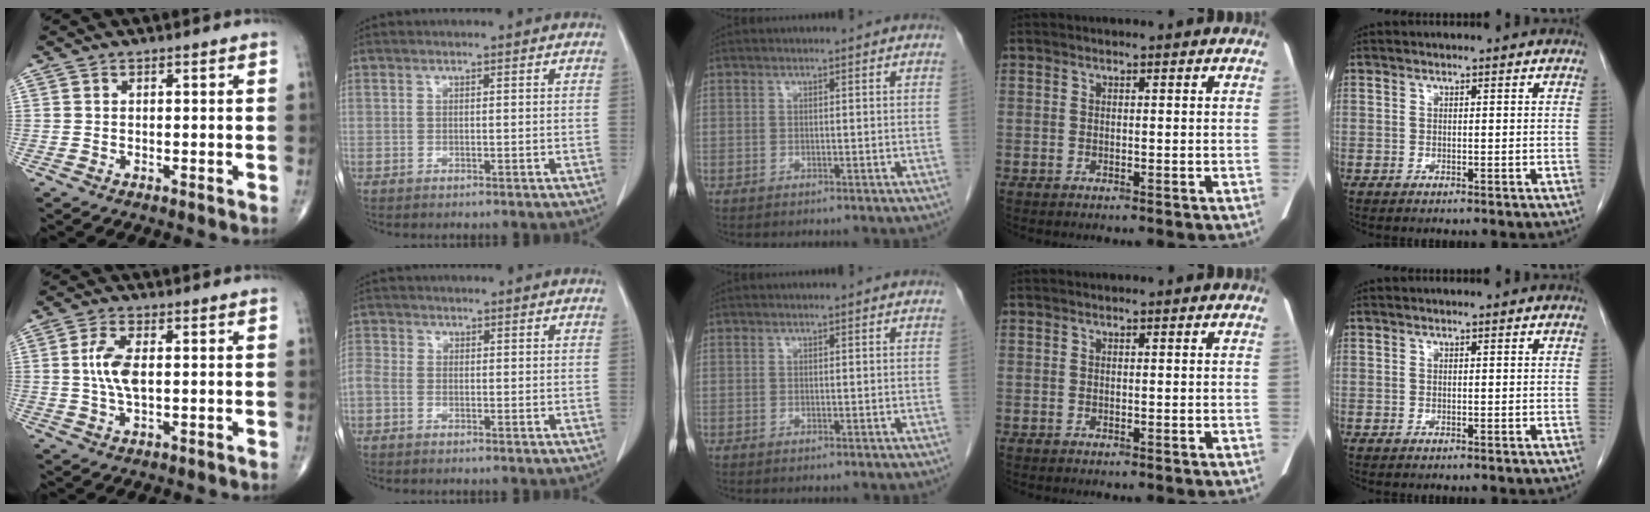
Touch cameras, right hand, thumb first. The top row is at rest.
{"thumb": {"total": 6.0, "force": [0.5, 2.5, 5.5], "torque": [-0.122, 0.001, 0.007]}, "index": {"total": 2.4, "force": [-0.7, 1.7, 1.5], "torque": [-0.046, 0.012, -0.018]}}